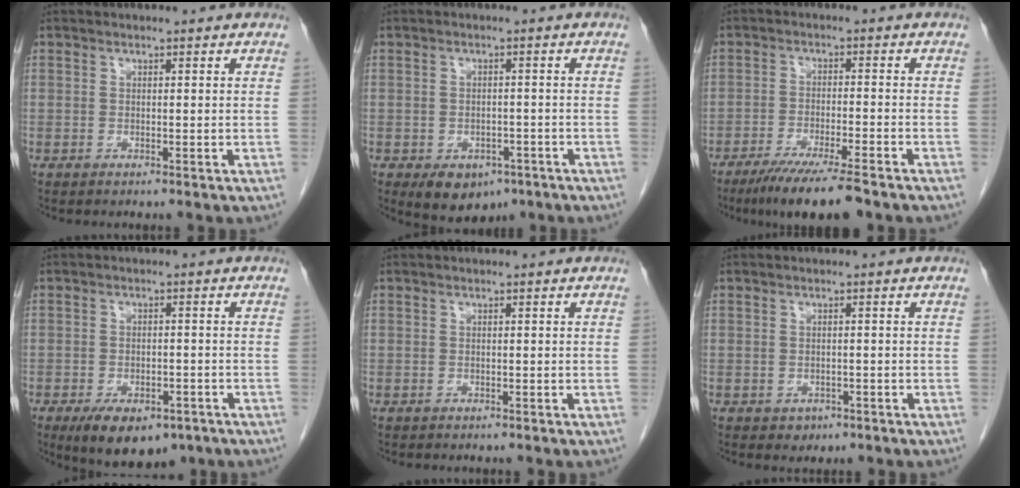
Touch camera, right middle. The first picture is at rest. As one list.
[{"total": 6.2, "force": [-3.6, 4.0, 3.1], "torque": [-0.040, -0.001, -0.041]}, {"total": 9.7, "force": [-7.4, 0.3, 6.2], "torque": [-0.100, -0.026, -0.122]}, {"total": 9.7, "force": [-6.5, 4.5, 5.7], "torque": [-0.086, -0.007, -0.093]}, {"total": 0.0}, {"total": 1.6, "force": [-0.9, 1.3, 0.5], "torque": [-0.010, 0.001, -0.005]}]